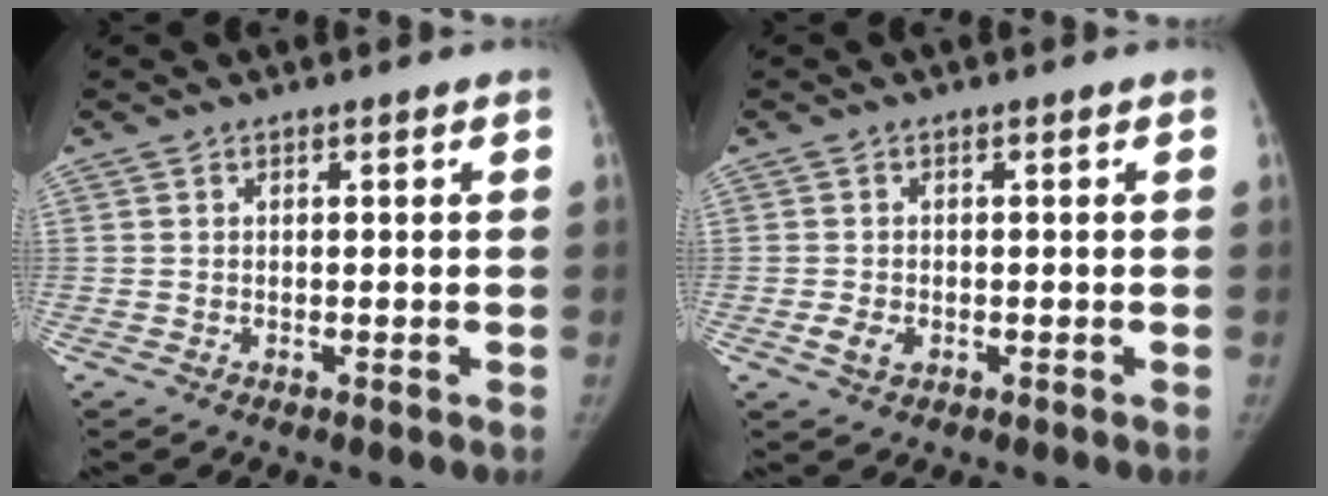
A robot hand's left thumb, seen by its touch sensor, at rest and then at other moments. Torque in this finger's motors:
{"motor_torque": [-0.03, 0.58, 0.10, -0.51, 0.06]}